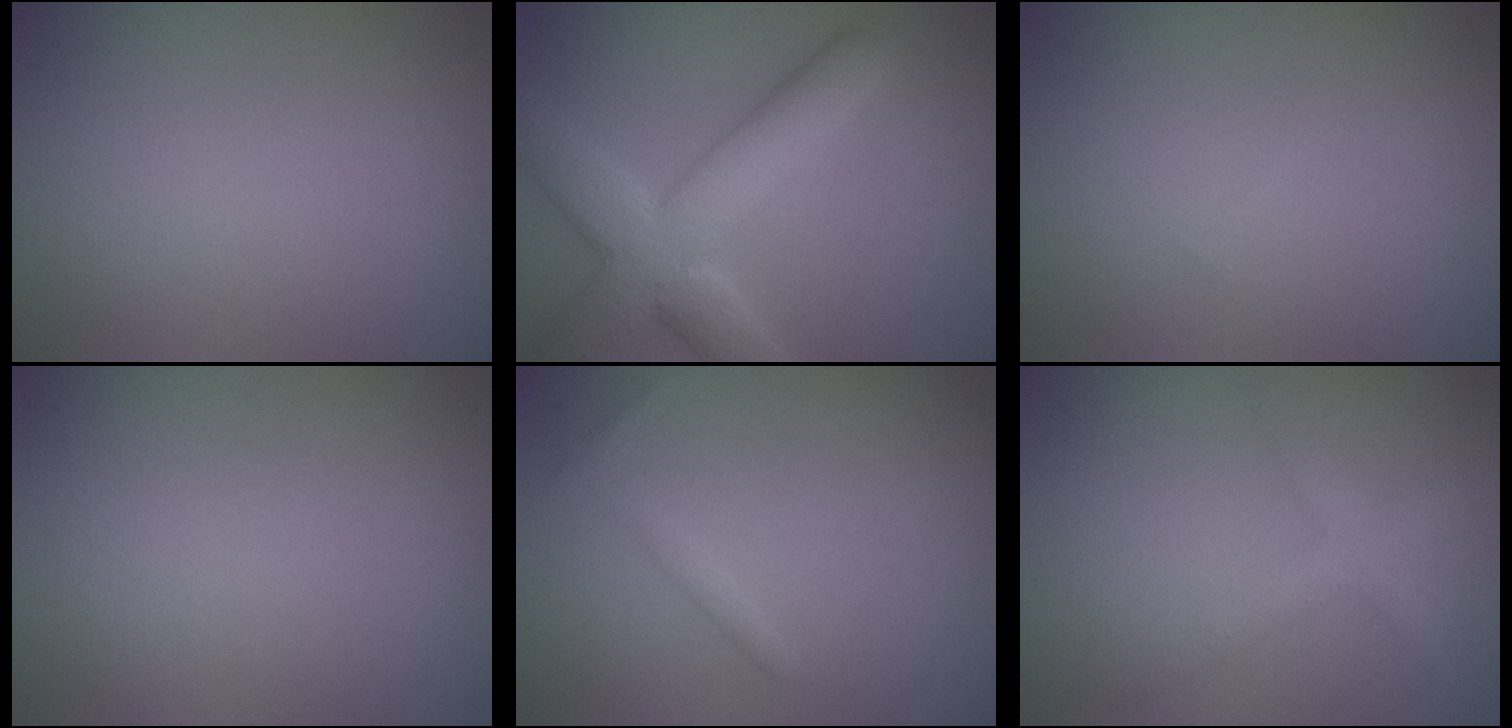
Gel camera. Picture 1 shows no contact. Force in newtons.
{"total": 8.2, "press": 8.1, "slide": 0.8}
{"total": 0.0}
{"total": 0.0}
{"total": 0.9, "press": 0.9, "slide": 0.1}
{"total": 2.5, "press": 2.5, "slide": 0.2}